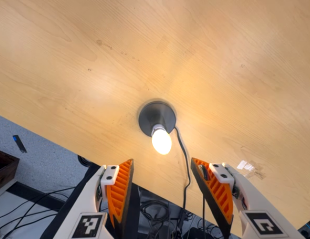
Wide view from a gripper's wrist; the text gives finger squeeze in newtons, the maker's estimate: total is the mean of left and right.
{"total": 0.0}